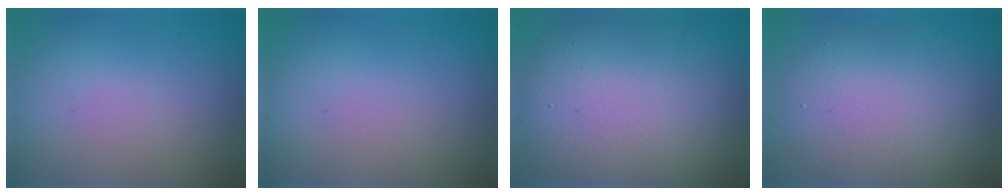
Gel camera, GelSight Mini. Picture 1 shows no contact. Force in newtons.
{"total": 0.0}
{"total": 11.0, "press": 11.0, "slide": 0.7}
{"total": 7.4, "press": 7.4, "slide": 0.6}